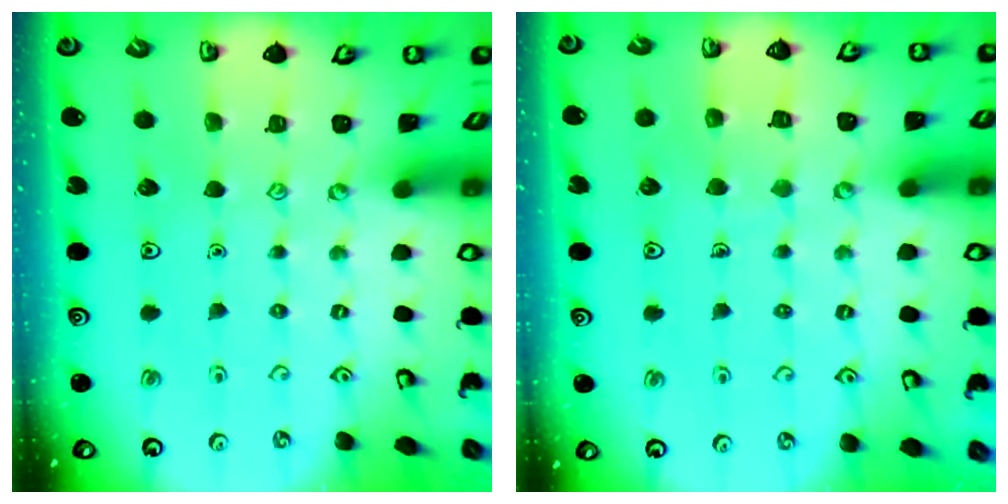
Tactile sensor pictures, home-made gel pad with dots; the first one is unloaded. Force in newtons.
{"total": 5.2, "press": 5.2, "slide": 0.4}